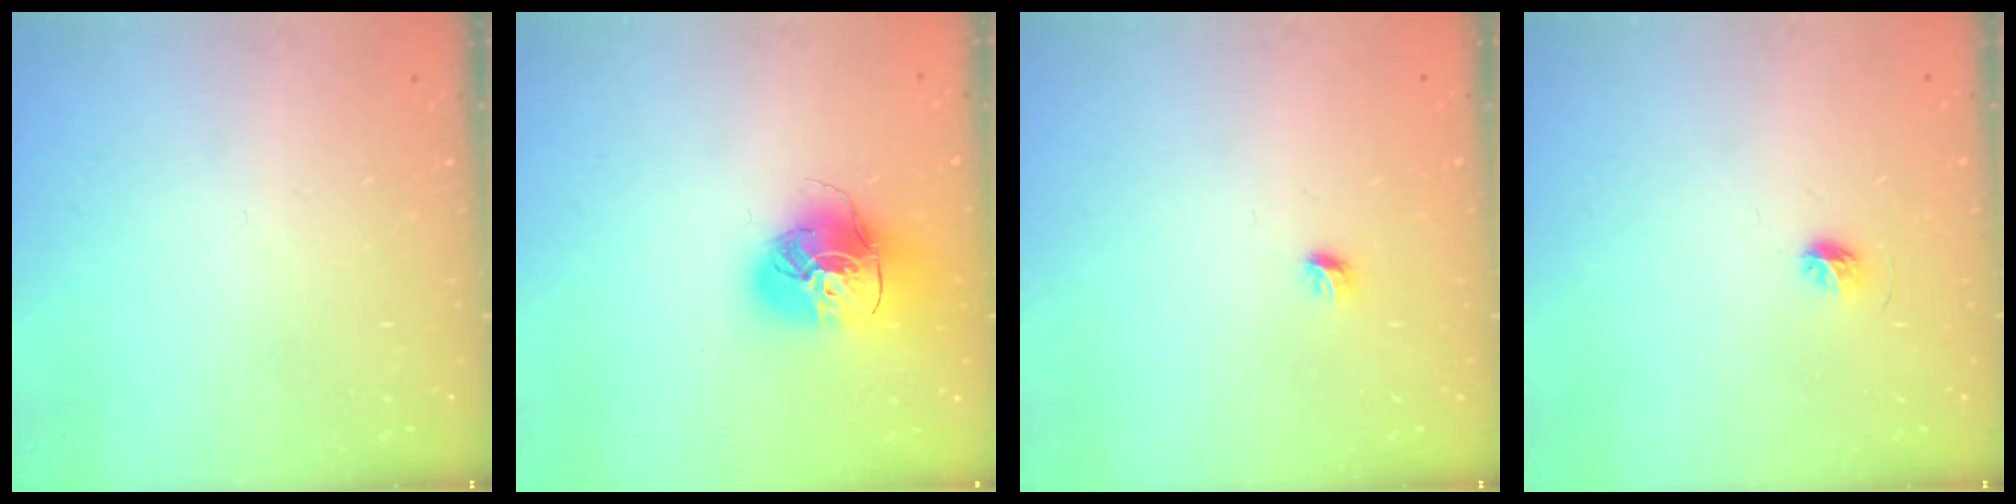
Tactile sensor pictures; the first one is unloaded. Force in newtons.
{"total": 16.2, "press": 16.1, "slide": 2.0}
{"total": 3.9, "press": 3.8, "slide": 0.9}
{"total": 4.2, "press": 3.9, "slide": 1.4}